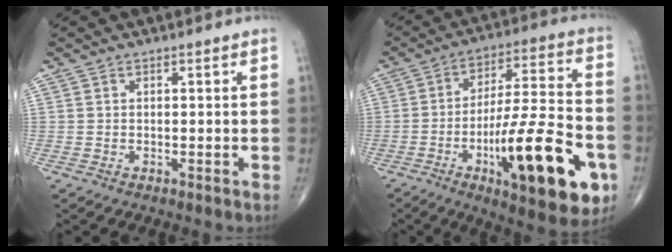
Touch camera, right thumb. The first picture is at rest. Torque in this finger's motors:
{"motor_torque": [0.06, 0.70, 0.93, 0.58, 0.16]}